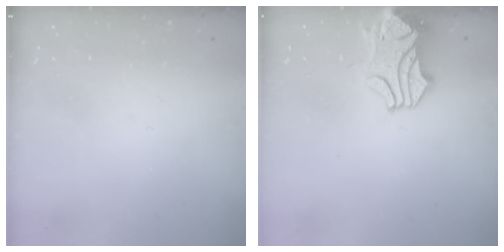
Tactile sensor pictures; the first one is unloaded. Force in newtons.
{"total": 2.0, "press": 1.5, "slide": 1.4}